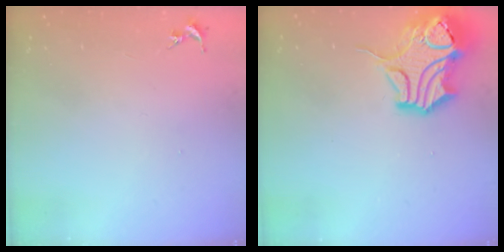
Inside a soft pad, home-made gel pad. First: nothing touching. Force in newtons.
{"total": 15.2, "press": 15.0, "slide": 2.4}